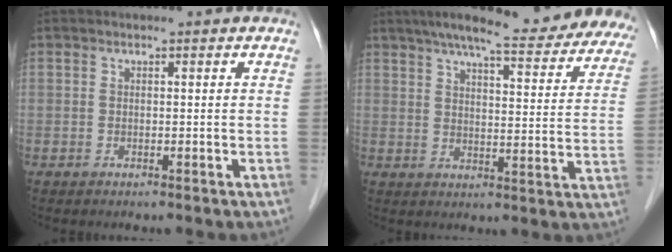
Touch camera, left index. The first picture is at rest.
{"total": 23.3, "force": [19.9, 3.7, 11.5], "torque": [-0.158, -0.008, 0.242]}